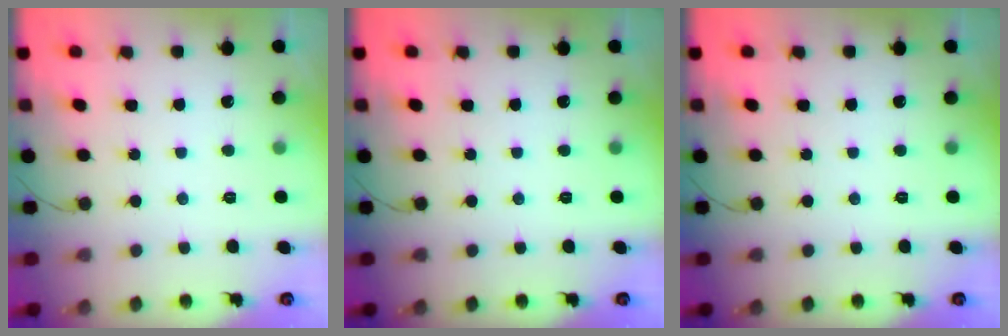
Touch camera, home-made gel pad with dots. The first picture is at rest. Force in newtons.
{"total": 0.0}
{"total": 0.0}